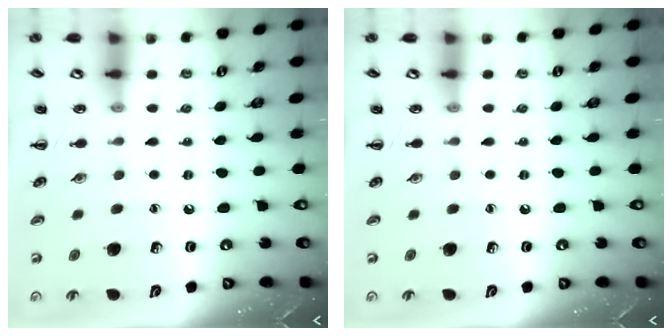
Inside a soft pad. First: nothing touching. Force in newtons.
{"total": 0.0}